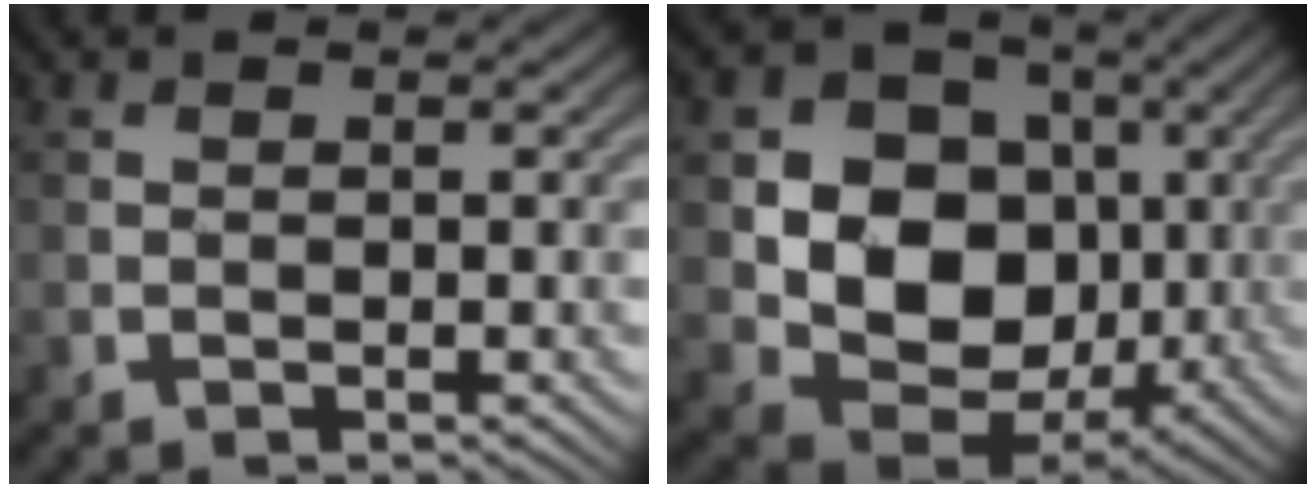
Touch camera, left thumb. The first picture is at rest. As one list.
[{"total": 11.4, "force": [0.7, 9.5, 6.3], "torque": [-0.127, -0.013, 0.000]}]